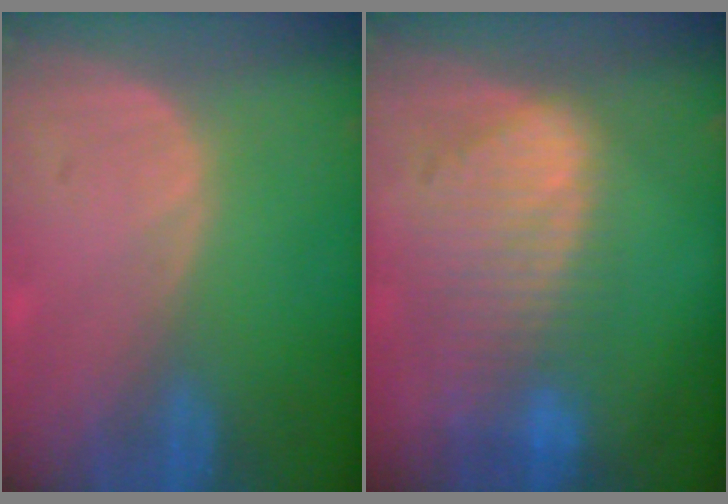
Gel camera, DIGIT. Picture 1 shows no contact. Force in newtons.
{"total": 9.3, "press": 8.1, "slide": 4.4}